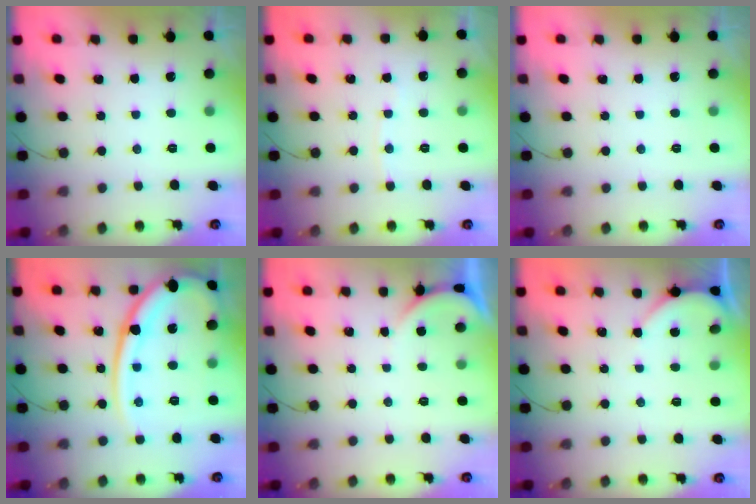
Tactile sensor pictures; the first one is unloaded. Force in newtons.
{"total": 2.2, "press": 2.2, "slide": 0.2}
{"total": 0.0}
{"total": 17.5, "press": 17.4, "slide": 1.7}
{"total": 2.0, "press": 2.0, "slide": 0.2}
{"total": 2.2, "press": 2.2, "slide": 0.3}